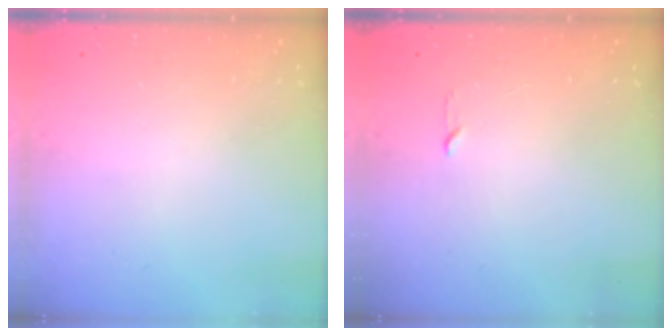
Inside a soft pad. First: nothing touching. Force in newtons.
{"total": 2.3, "press": 2.2, "slide": 0.3}